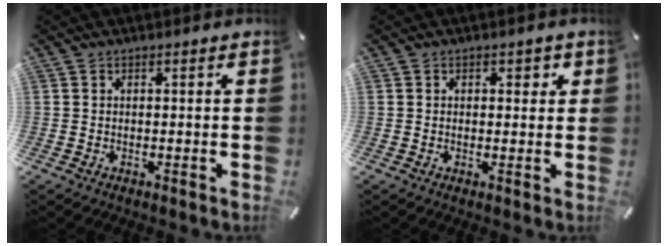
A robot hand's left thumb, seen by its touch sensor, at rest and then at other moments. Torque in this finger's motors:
{"motor_torque": [0.08, -0.26, 0.03, 0.02, 0.00]}